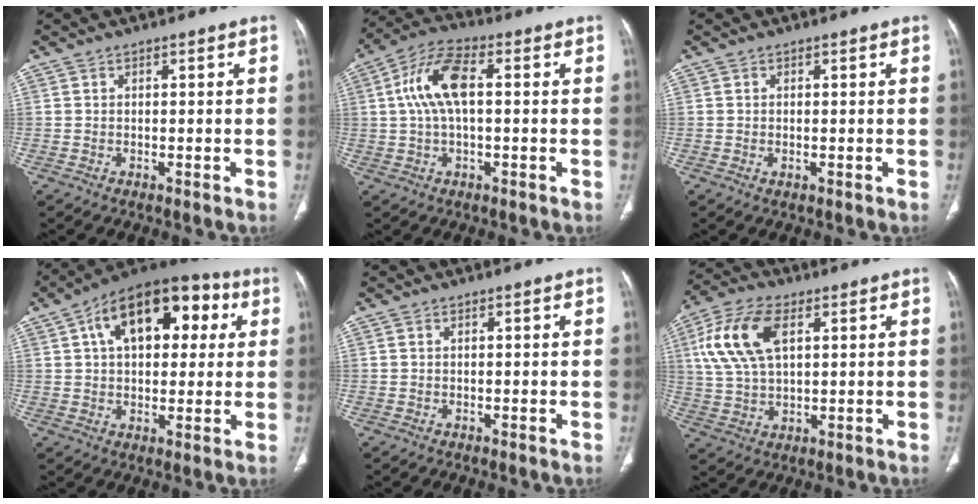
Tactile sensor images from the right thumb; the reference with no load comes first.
{"total": 10.3, "force": [1.3, 4.6, 9.1], "torque": [-0.192, 0.030, 0.021]}
{"total": 0.5, "force": [-0.1, 0.2, 0.5], "torque": [-0.011, 0.000, 0.000]}
{"total": 19.7, "force": [5.9, 11.2, 15.0], "torque": [-0.187, 0.024, 0.080]}
{"total": 0.0}
{"total": 13.3, "force": [4.3, 7.0, 10.4], "torque": [-0.218, 0.006, 0.085]}